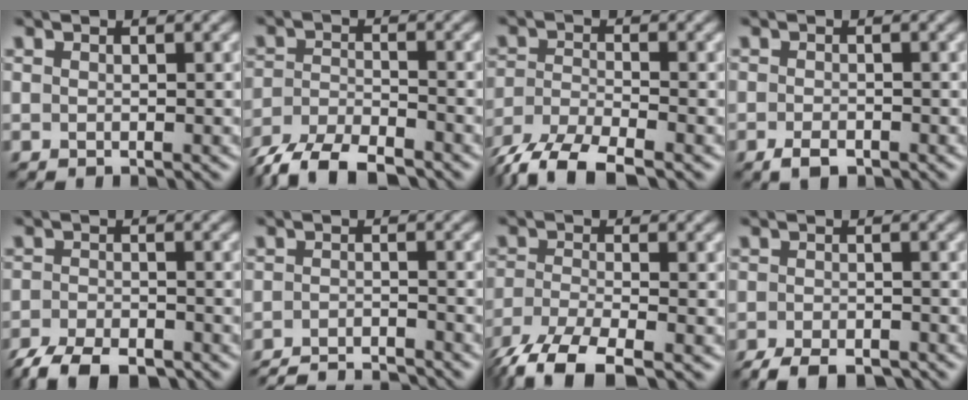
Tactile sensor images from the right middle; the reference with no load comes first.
{"total": 6.8, "force": [-5.6, 2.1, 3.3], "torque": [-0.060, -0.011, -0.107]}
{"total": 6.5, "force": [-5.0, 1.9, 3.7], "torque": [-0.071, -0.012, -0.098]}
{"total": 1.7, "force": [-1.1, 0.8, 1.1], "torque": [-0.018, -0.002, -0.020]}
{"total": 6.1, "force": [-4.8, 2.2, 3.1], "torque": [-0.048, -0.010, -0.092]}
{"total": 5.2, "force": [-4.9, 0.7, 1.8], "torque": [-0.027, -0.008, -0.082]}
{"total": 6.7, "force": [-4.8, 1.9, 4.3], "torque": [-0.086, -0.016, -0.100]}
{"total": 4.9, "force": [-3.9, 1.7, 2.4], "torque": [-0.033, -0.008, -0.068]}